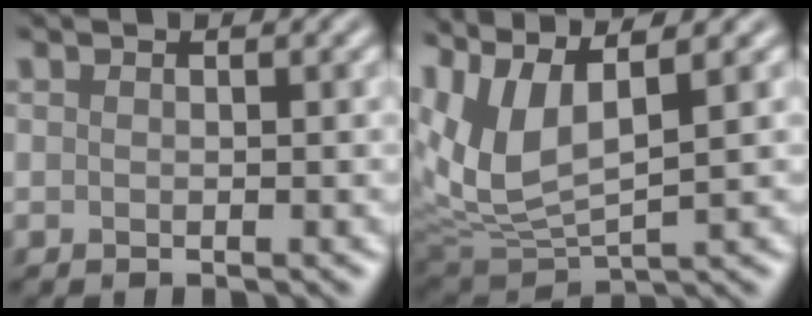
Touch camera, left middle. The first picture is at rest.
{"total": 7.9, "force": [2.8, 3.4, 6.6], "torque": [-0.168, 0.003, 0.057]}